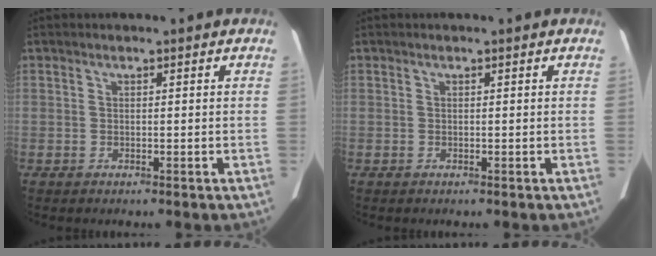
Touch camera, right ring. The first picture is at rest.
{"total": 0.0}